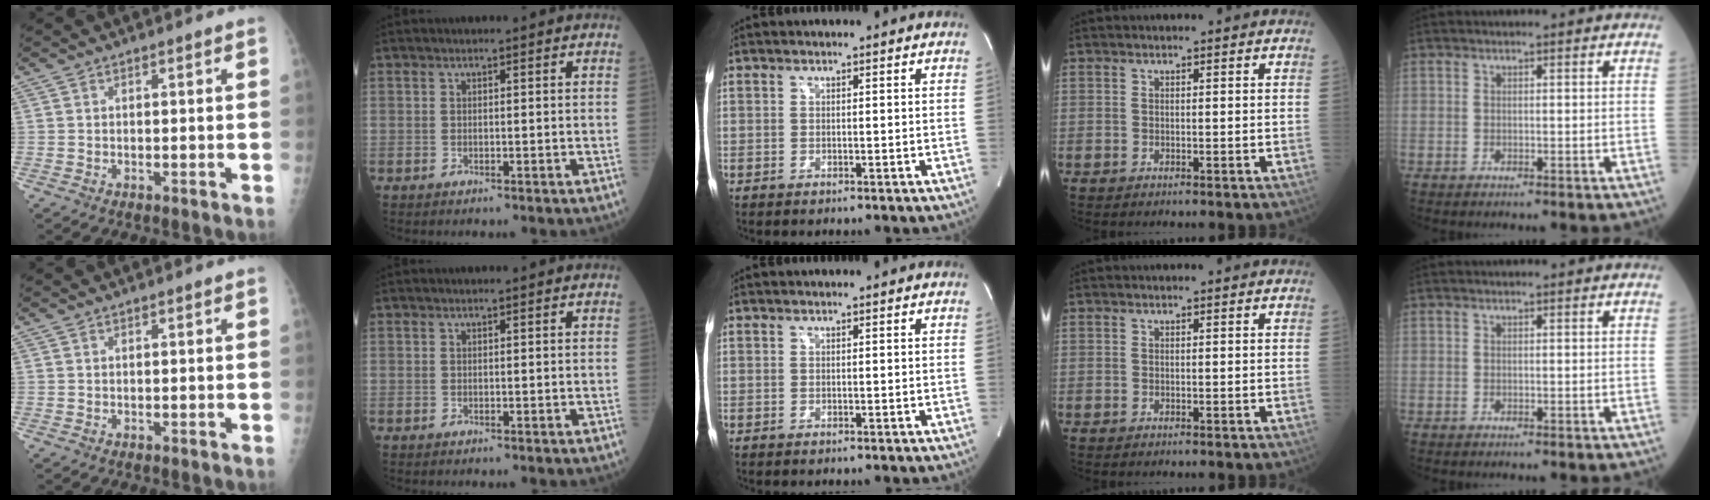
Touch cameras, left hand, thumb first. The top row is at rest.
{}